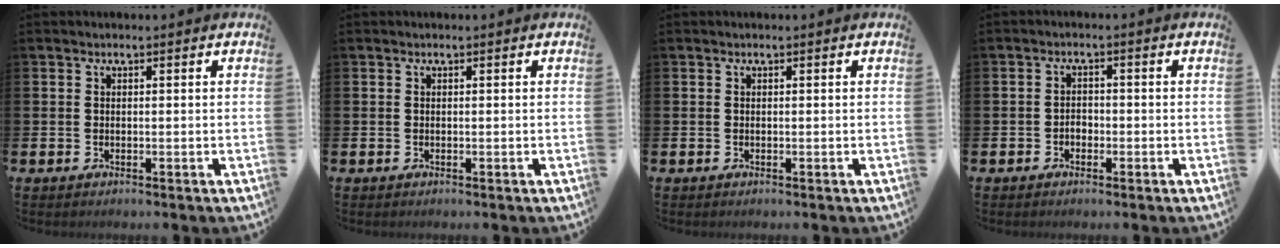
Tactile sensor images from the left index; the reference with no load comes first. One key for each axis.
{"total": 0.0}
{"total": 0.0}
{"total": 1.5, "fx": -0.8, "fy": 1.1, "fz": 0.5, "tx": -0.008, "ty": 0.001, "tz": -0.019}